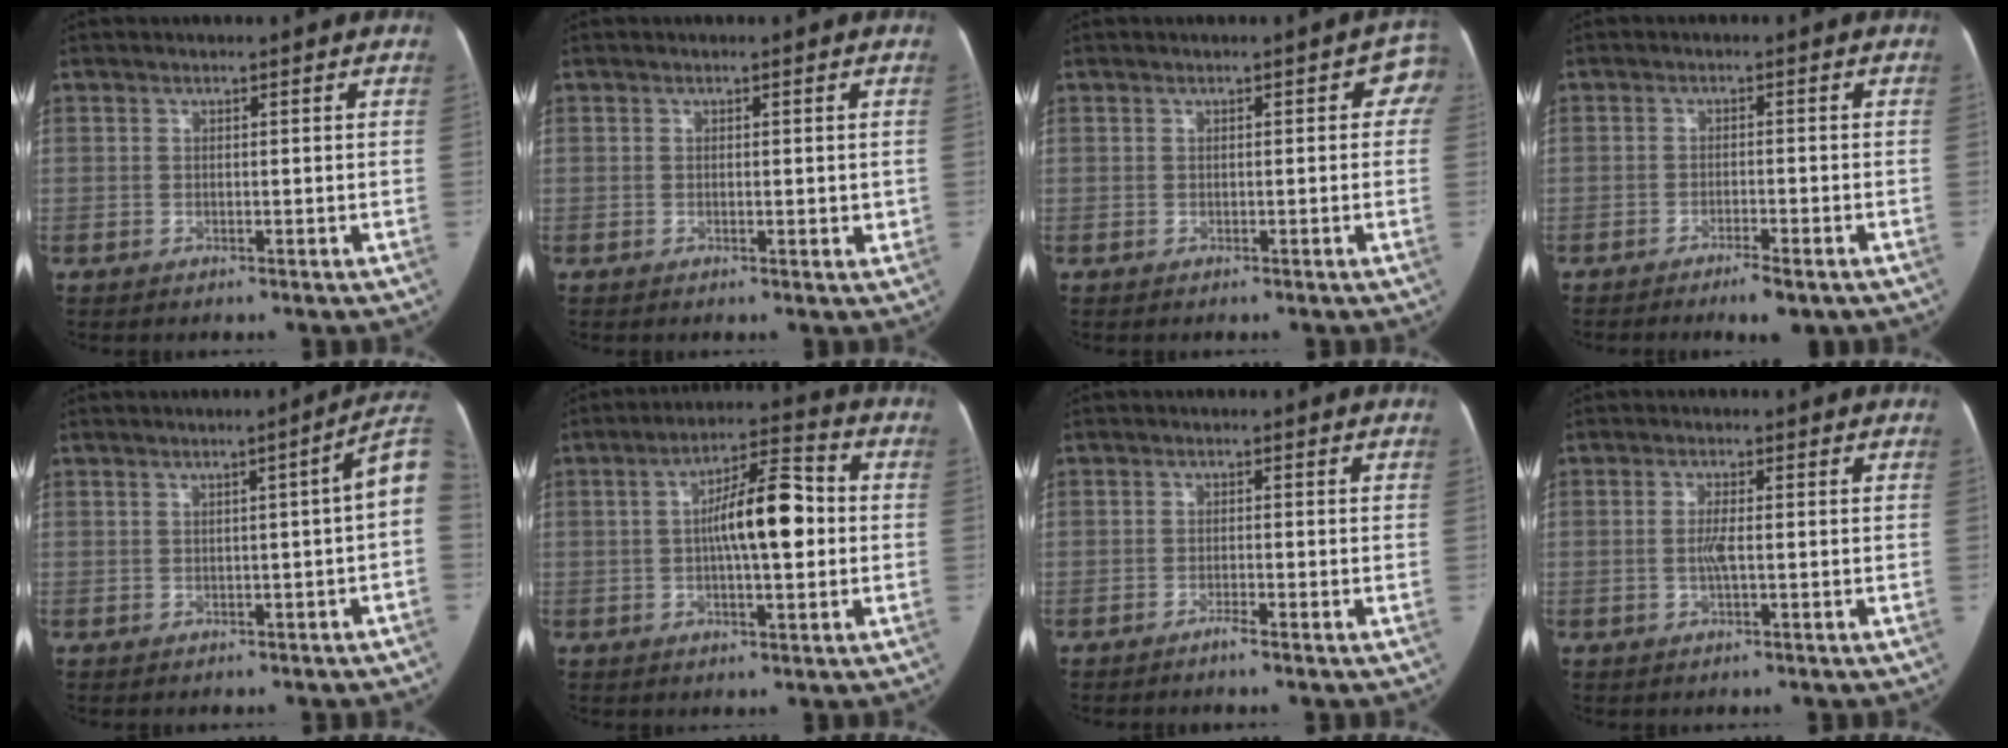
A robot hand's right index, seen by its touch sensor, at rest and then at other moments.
{"total": 1.8, "force": [0.1, 0.7, 1.6], "torque": [-0.022, -0.004, 0.001]}
{"total": 3.0, "force": [0.8, 1.5, 2.4], "torque": [-0.008, 0.014, 0.001]}
{"total": 4.2, "force": [-3.0, 0.6, 2.9], "torque": [-0.042, -0.006, -0.042]}
{"total": 5.7, "force": [0.0, -0.2, 5.7], "torque": [-0.056, 0.014, -0.007]}
{"total": 10.5, "force": [0.1, 2.7, 10.2], "torque": [-0.171, 0.029, -0.001]}
{"total": 1.6, "force": [-1.3, -0.2, 0.8], "torque": [-0.018, -0.001, -0.024]}
{"total": 2.4, "force": [-0.3, 0.2, 2.4], "torque": [-0.052, -0.002, -0.008]}